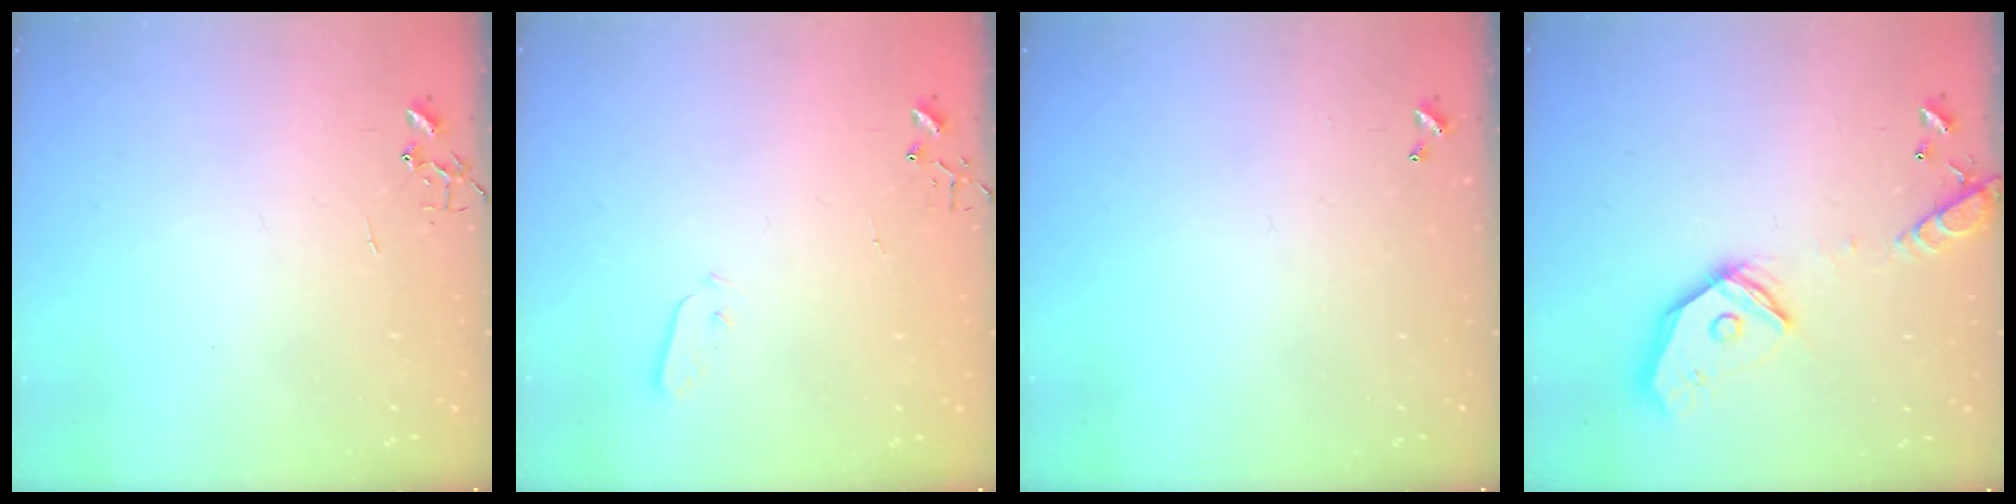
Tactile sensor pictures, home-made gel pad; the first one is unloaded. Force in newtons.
{"total": 2.5, "press": 2.5, "slide": 0.4}
{"total": 0.0}
{"total": 17.6, "press": 17.4, "slide": 2.7}